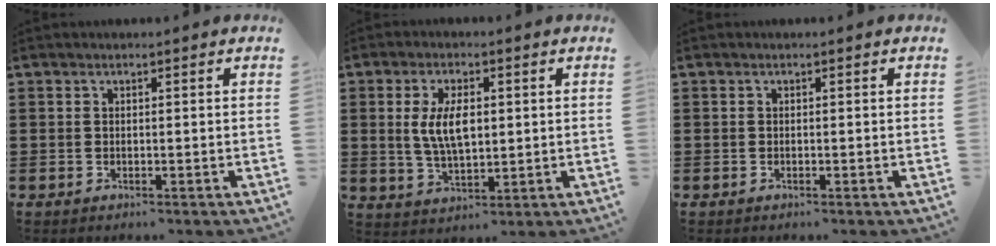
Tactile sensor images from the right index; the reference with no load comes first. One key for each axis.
{"total": 6.7, "fx": 0.7, "fy": 3.0, "fz": 6.0, "tx": -0.118, "ty": 0.003, "tz": 0.007}
{"total": 0.0}